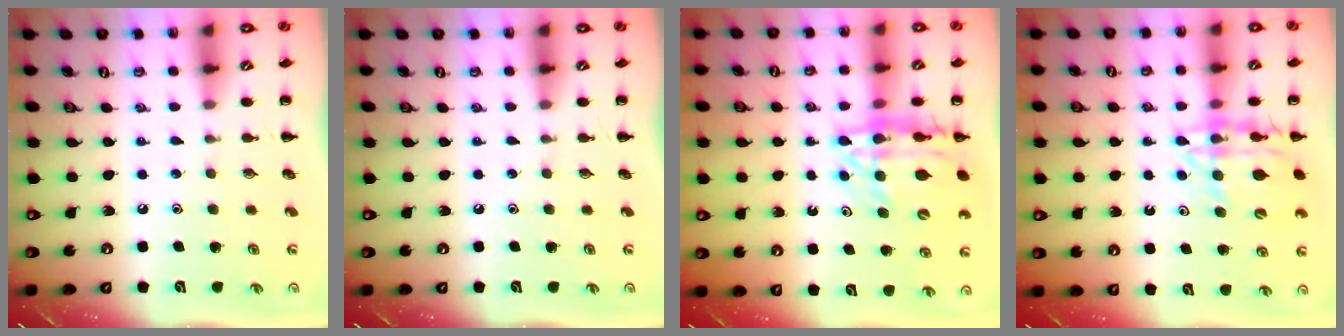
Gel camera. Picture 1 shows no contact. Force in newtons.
{"total": 0.0}
{"total": 16.8, "press": 16.3, "slide": 4.0}
{"total": 14.3, "press": 14.1, "slide": 2.7}